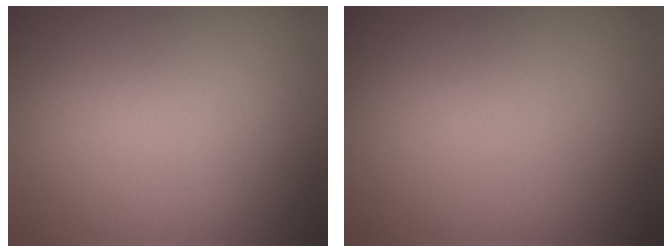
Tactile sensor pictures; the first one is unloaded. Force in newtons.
{"total": 0.0}